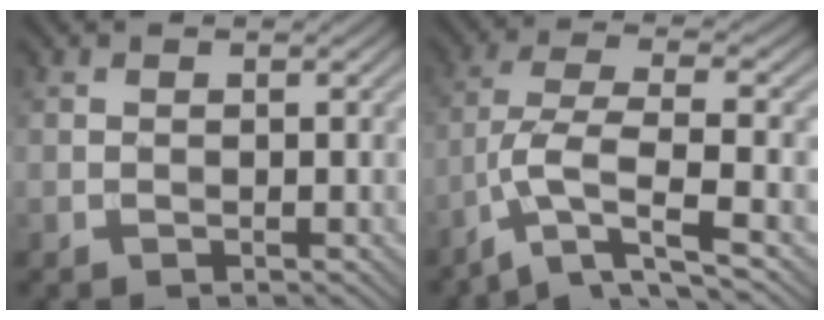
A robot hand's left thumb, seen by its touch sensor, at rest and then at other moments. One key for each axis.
{"total": 8.6, "fx": -4.4, "fy": 2.1, "fz": 7.1, "tx": -0.142, "ty": -0.001, "tz": -0.092}